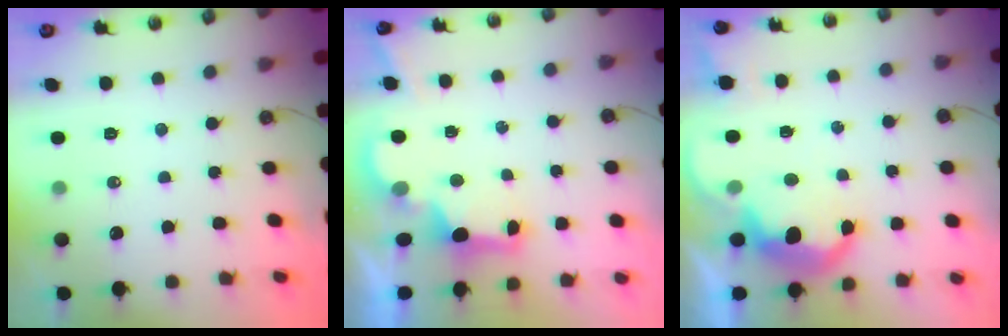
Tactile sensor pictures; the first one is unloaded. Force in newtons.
{"total": 2.8, "press": 2.7, "slide": 0.9}
{"total": 10.7, "press": 10.7, "slide": 0.8}